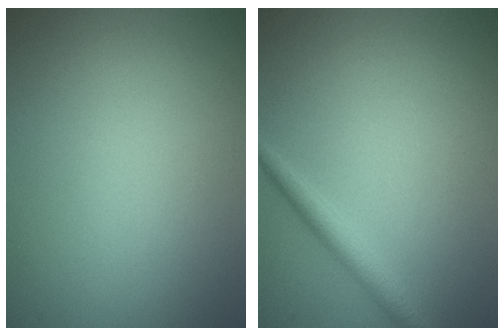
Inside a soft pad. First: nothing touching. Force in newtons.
{"total": 2.1, "press": 2.1, "slide": 0.1}